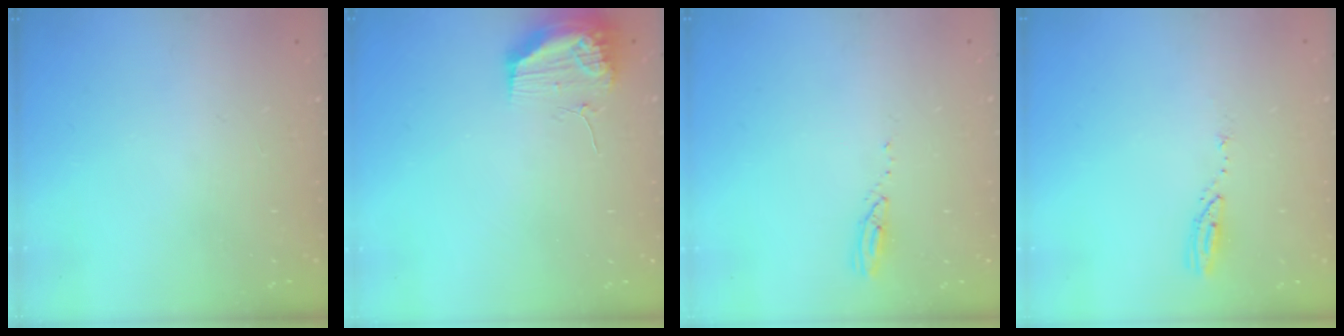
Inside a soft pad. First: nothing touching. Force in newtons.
{"total": 13.8, "press": 11.9, "slide": 6.9}
{"total": 3.1, "press": 3.1, "slide": 0.3}
{"total": 4.1, "press": 4.1, "slide": 0.3}